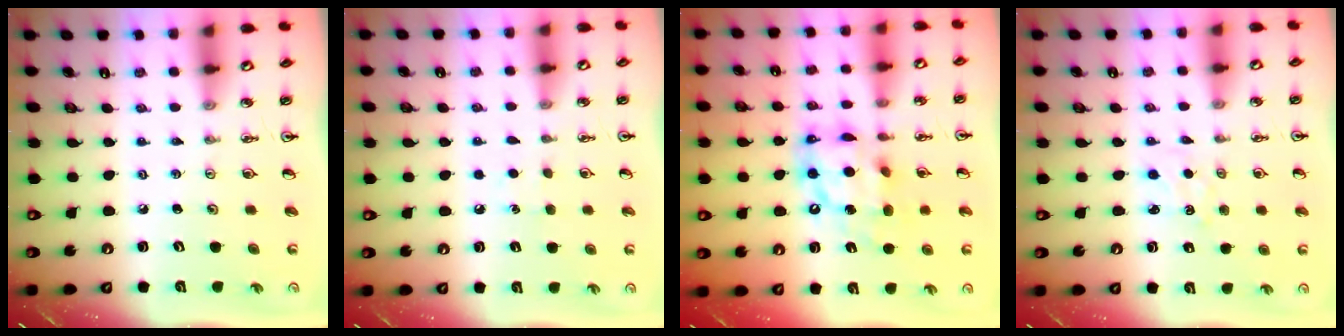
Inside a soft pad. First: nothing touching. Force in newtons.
{"total": 4.3, "press": 4.2, "slide": 0.6}
{"total": 13.8, "press": 13.7, "slide": 1.5}
{"total": 2.5, "press": 2.5, "slide": 0.4}